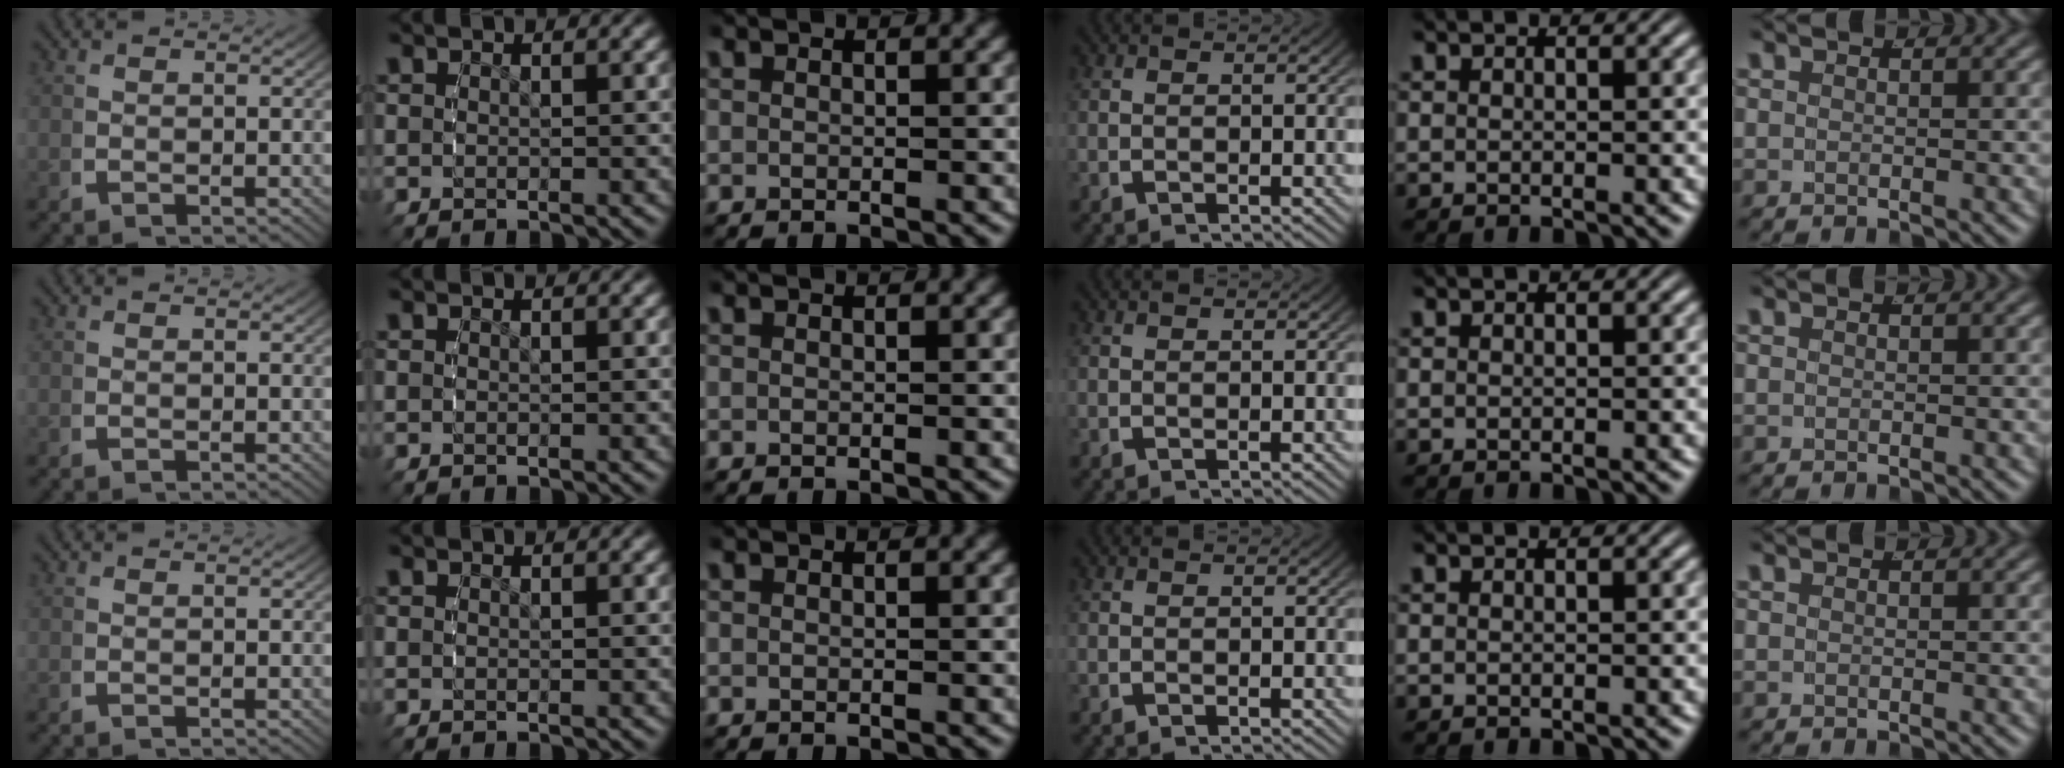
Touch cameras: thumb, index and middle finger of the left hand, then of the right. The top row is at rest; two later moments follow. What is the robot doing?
{"motion": "reach", "object": "pen bag"}